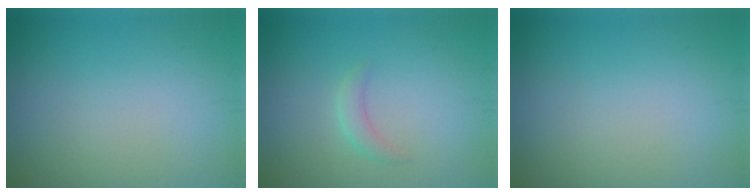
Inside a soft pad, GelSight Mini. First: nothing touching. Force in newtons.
{"total": 1.3, "press": 1.3, "slide": 0.0}
{"total": 0.0}